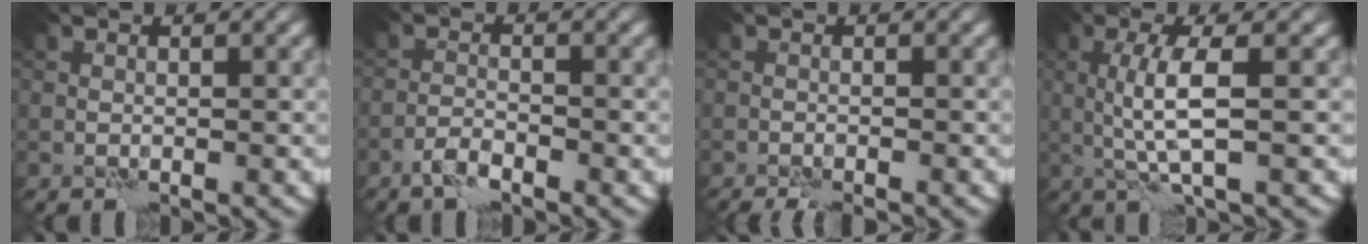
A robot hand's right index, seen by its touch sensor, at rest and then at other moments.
{"total": 1.8, "force": [-1.5, 0.5, 0.9], "torque": [-0.018, 0.006, -0.034]}
{"total": 3.0, "force": [-2.6, 0.5, 1.3], "torque": [-0.019, 0.001, -0.040]}
{"total": 4.1, "force": [0.2, 0.8, 4.0], "torque": [-0.079, 0.004, 0.008]}